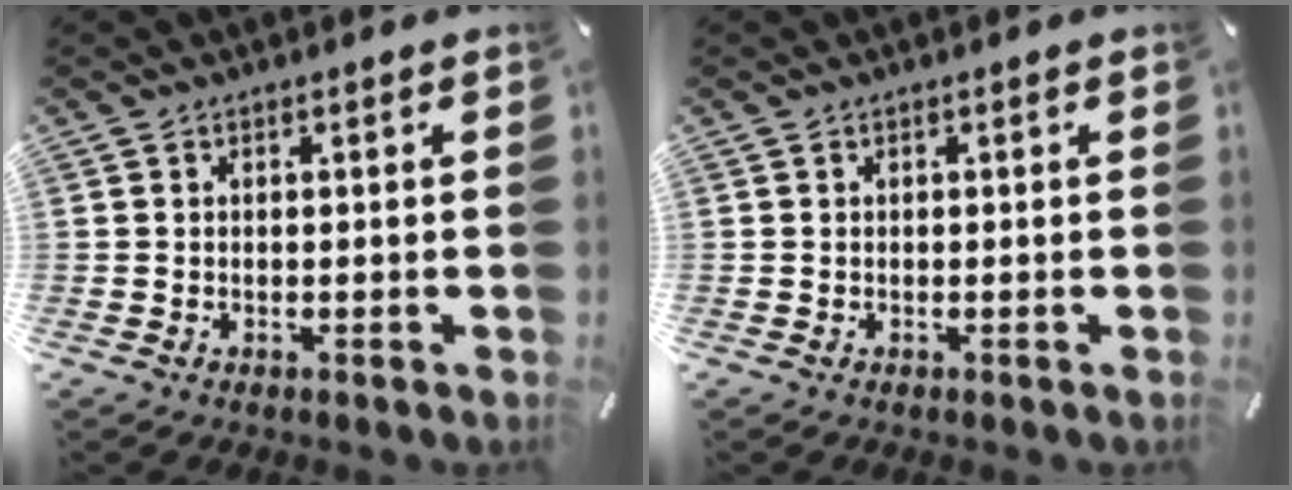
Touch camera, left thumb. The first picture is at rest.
{"total": 0.0}